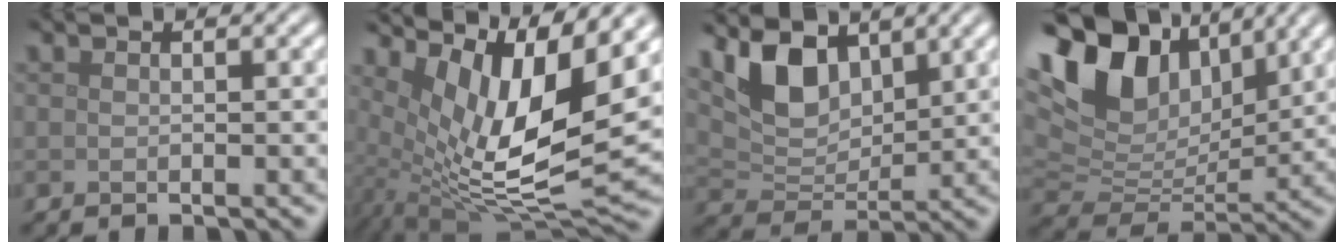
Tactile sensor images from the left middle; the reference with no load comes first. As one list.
[{"total": 10.5, "force": [4.1, 3.1, 9.2], "torque": [-0.176, -0.008, 0.085]}, {"total": 5.5, "force": [3.3, 2.9, 3.3], "torque": [-0.072, -0.007, 0.059]}, {"total": 10.7, "force": [5.2, 6.4, 6.8], "torque": [-0.130, 0.014, 0.089]}]